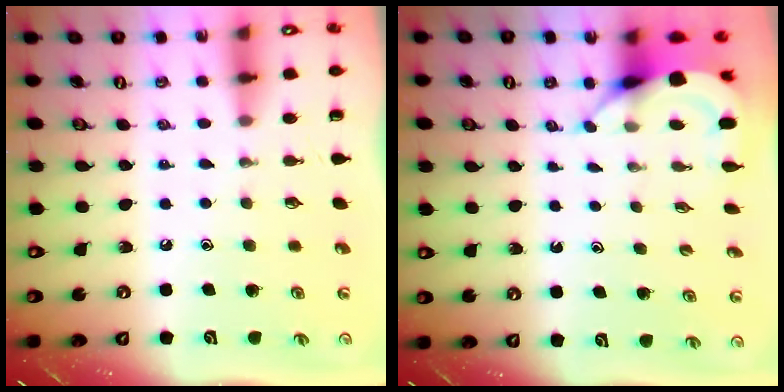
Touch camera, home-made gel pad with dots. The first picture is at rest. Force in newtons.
{"total": 4.2, "press": 4.2, "slide": 0.2}